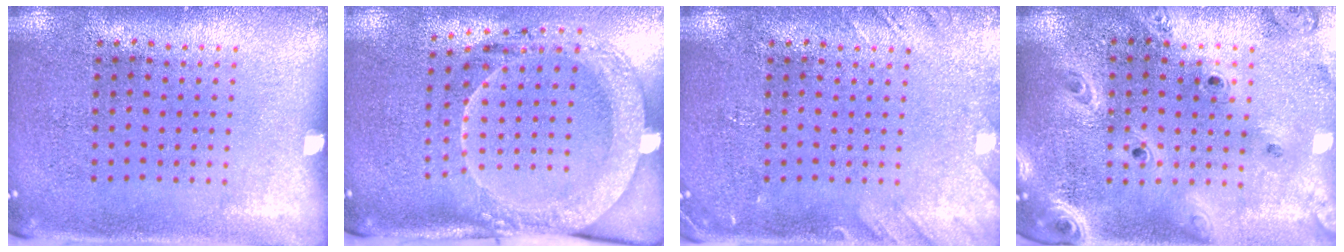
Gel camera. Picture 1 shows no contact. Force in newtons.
{"total": 2.0, "press": 2.0, "slide": 0.2}
{"total": 1.8, "press": 1.8, "slide": 0.1}
{"total": 2.8, "press": 2.3, "slide": 1.5}